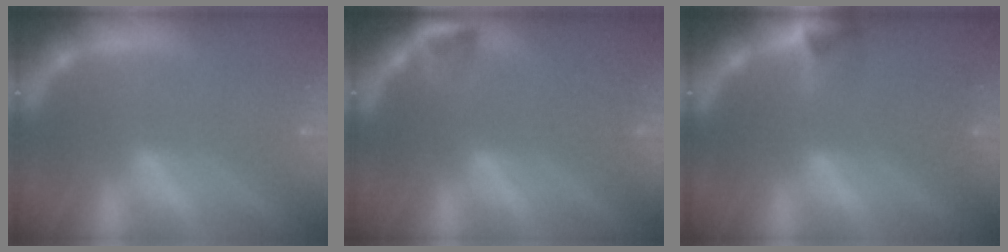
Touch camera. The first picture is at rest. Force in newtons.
{"total": 1.9}
{"total": 2.4}